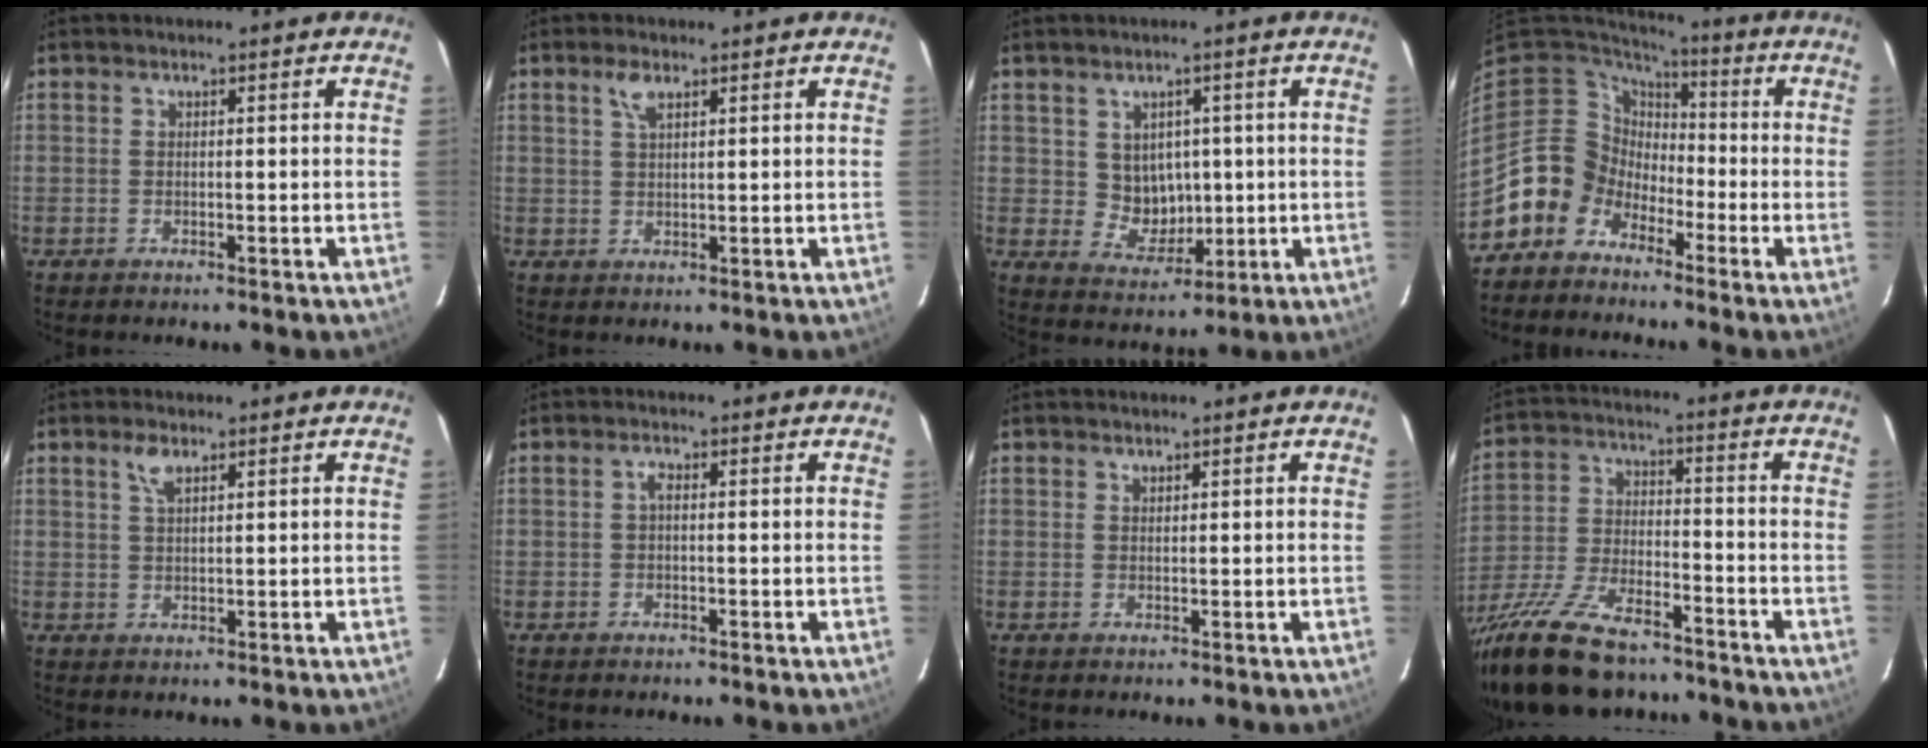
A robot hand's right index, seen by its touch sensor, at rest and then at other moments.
{"total": 2.6, "force": [1.6, 1.0, 1.8], "torque": [-0.035, 0.005, 0.030]}
{"total": 6.1, "force": [0.9, 5.6, 2.2], "torque": [-0.043, 0.005, 0.031]}
{"total": 8.8, "force": [-5.0, 7.2, 0.3], "torque": [-0.019, 0.038, -0.111]}
{"total": 2.8, "force": [1.7, 1.1, 1.9], "torque": [-0.036, 0.004, 0.033]}
{"total": 1.1, "force": [-0.1, 0.5, 1.0], "torque": [-0.018, 0.006, -0.003]}
{"total": 0.7, "force": [0.6, 0.3, 0.1], "torque": [-0.001, 0.001, 0.012]}
{"total": 20.2, "force": [-15.8, 6.9, 10.5], "torque": [-0.222, -0.037, -0.272]}